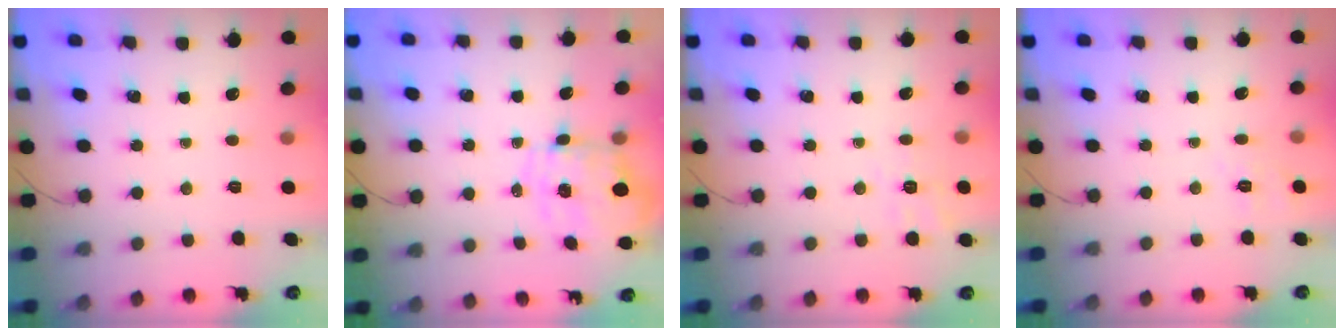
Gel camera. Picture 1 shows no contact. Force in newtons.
{"total": 1.7, "press": 1.6, "slide": 0.6}
{"total": 2.2, "press": 0.2, "slide": 2.2}
{"total": 4.1, "press": 3.6, "slide": 2.0}